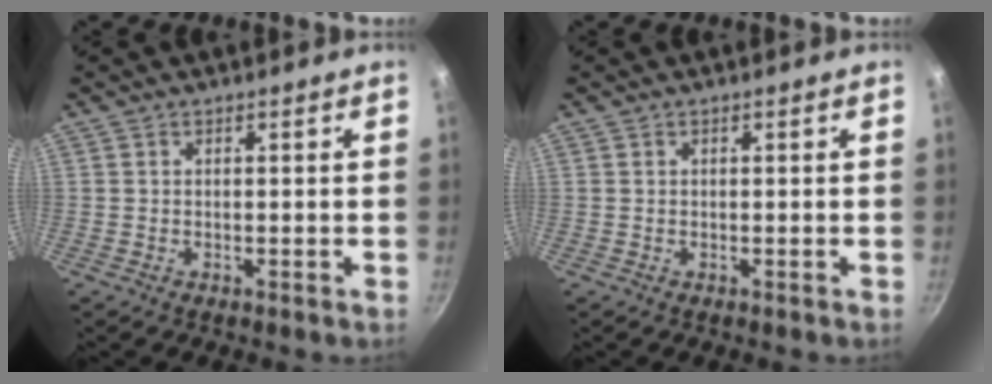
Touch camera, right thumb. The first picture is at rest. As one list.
[{"total": 0.0}]